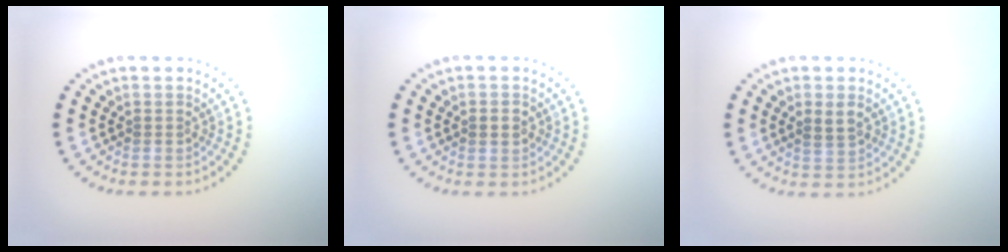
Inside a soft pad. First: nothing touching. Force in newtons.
{"total": 1.8, "press": 1.8, "slide": 0.1}
{"total": 2.0, "press": 2.0, "slide": 0.3}